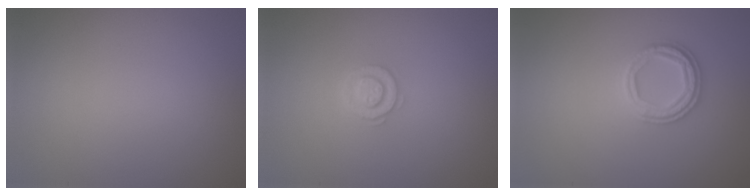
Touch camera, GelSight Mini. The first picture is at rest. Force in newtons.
{"total": 2.0, "press": 1.9, "slide": 0.4}
{"total": 2.6, "press": 2.5, "slide": 0.3}